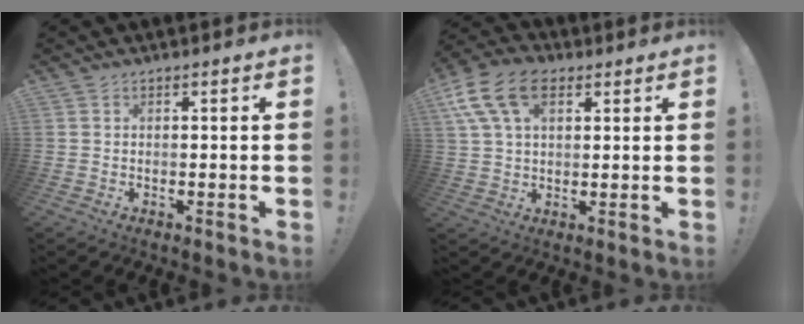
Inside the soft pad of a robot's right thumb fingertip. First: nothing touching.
{"total": 14.5, "force": [6.0, 8.9, 9.7], "torque": [-0.193, -0.010, 0.112]}